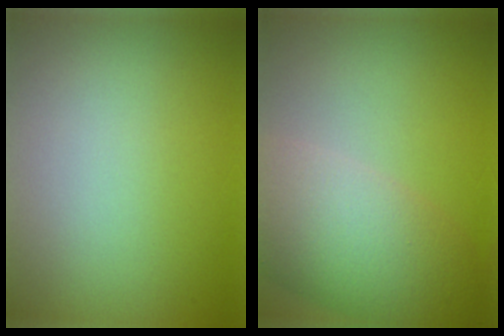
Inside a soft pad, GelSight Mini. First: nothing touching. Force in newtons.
{"total": 7.5, "press": 7.5, "slide": 0.6}